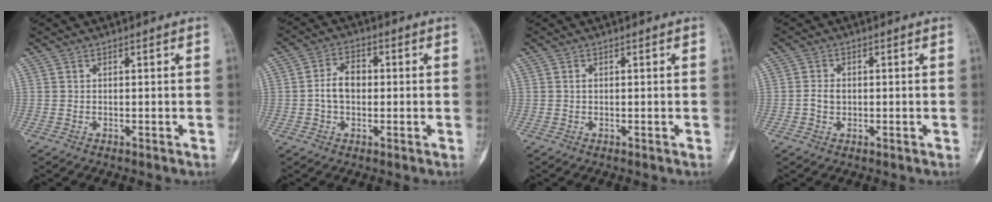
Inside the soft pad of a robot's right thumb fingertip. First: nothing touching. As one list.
[{"total": 5.8, "force": [-0.3, 4.0, 4.2], "torque": [-0.068, 0.019, -0.010]}, {"total": 0.6, "force": [0.1, 0.4, 0.4], "torque": [-0.007, 0.003, 0.002]}, {"total": 2.5, "force": [-0.2, 1.9, 1.6], "torque": [-0.027, 0.007, -0.005]}]